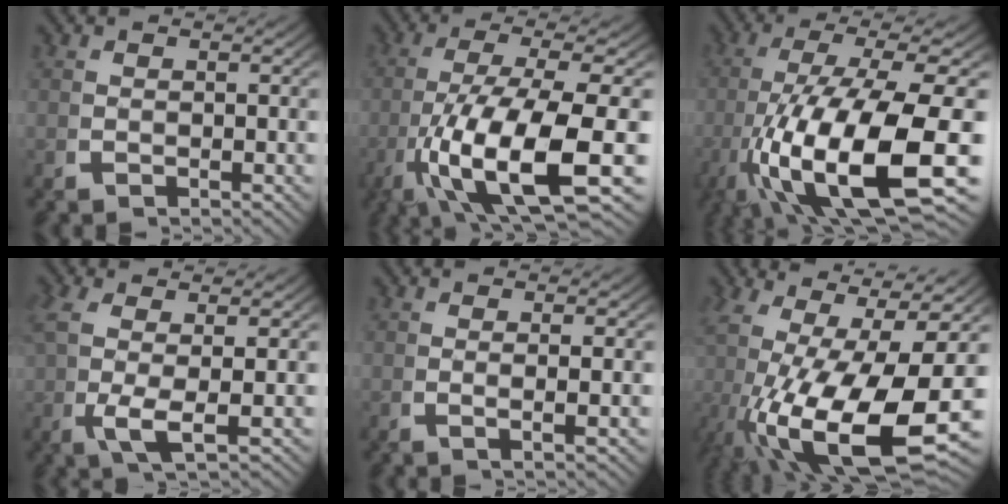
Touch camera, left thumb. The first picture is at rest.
{"total": 14.9, "force": [-3.4, 6.6, 12.9], "torque": [-0.283, -0.061, -0.012]}
{"total": 18.5, "force": [-4.2, 9.1, 15.5], "torque": [-0.328, -0.077, -0.010]}
{"total": 4.4, "force": [0.5, 1.2, 4.2], "torque": [-0.107, -0.014, 0.016]}
{"total": 1.9, "force": [0.3, -0.2, 1.8], "torque": [-0.040, 0.000, 0.004]}
{"total": 17.2, "force": [-2.7, 8.8, 14.5], "torque": [-0.276, -0.069, 0.003]}